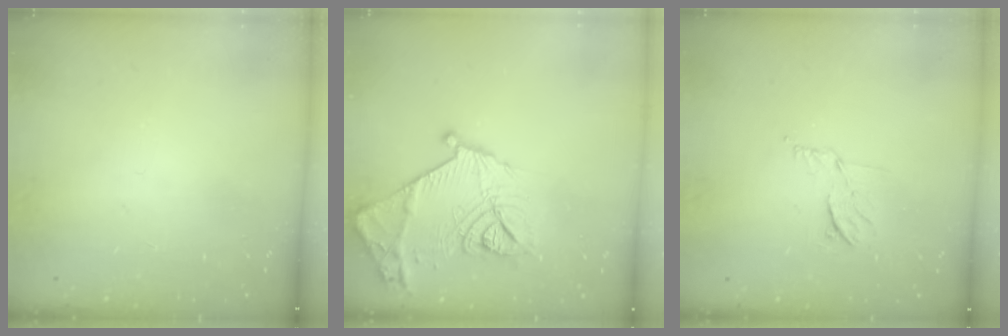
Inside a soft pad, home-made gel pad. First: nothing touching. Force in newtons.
{"total": 19.0, "press": 19.0, "slide": 0.7}
{"total": 6.5, "press": 6.4, "slide": 1.0}